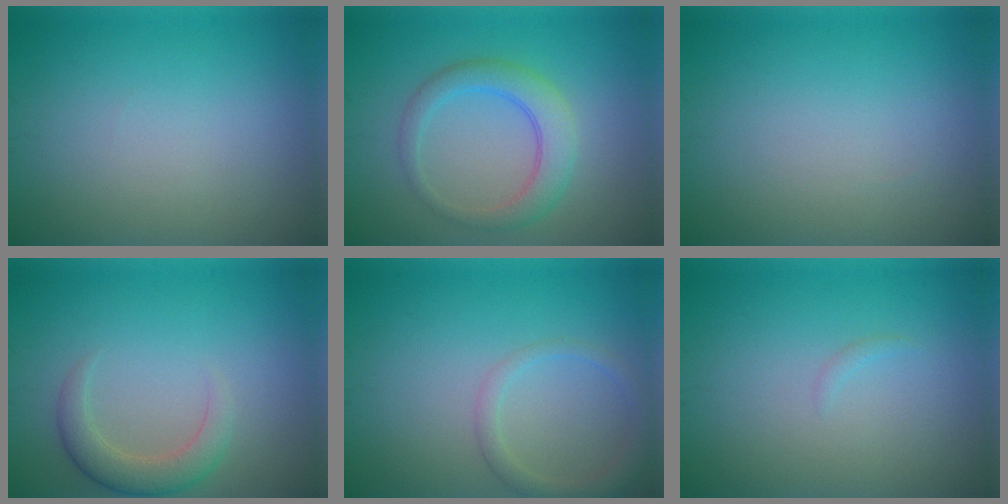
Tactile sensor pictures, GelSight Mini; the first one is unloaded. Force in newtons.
{"total": 3.9, "press": 3.9, "slide": 0.2}
{"total": 0.0}
{"total": 3.1, "press": 3.1, "slide": 0.1}
{"total": 2.1, "press": 2.1, "slide": 0.1}
{"total": 0.5, "press": 0.5, "slide": 0.1}